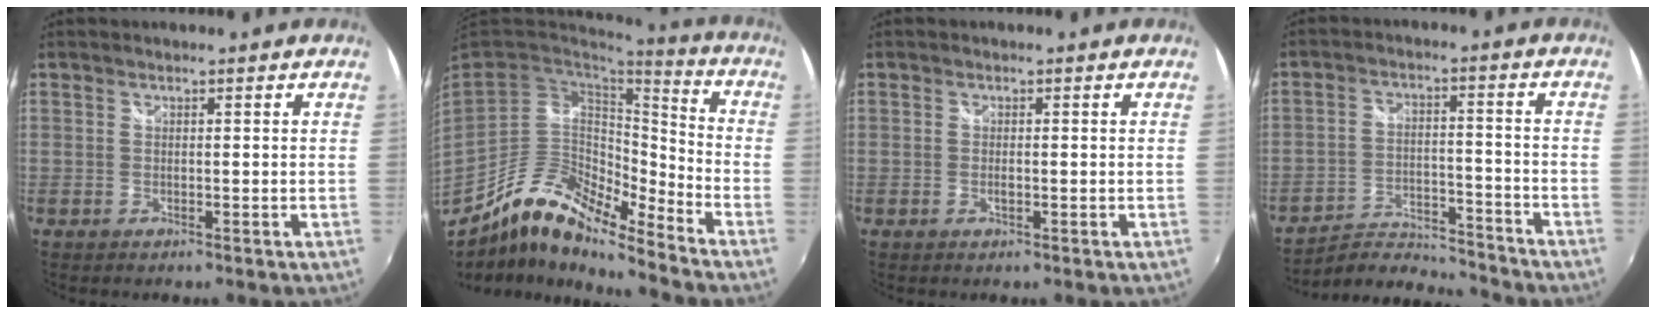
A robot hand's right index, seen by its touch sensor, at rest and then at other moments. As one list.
[{"total": 14.4, "force": [-11.3, 3.6, 8.0], "torque": [-0.148, -0.004, -0.221]}, {"total": 1.2, "force": [-0.5, 0.6, 1.0], "torque": [-0.020, -0.002, -0.008]}, {"total": 11.7, "force": [-11.3, 1.9, 2.6], "torque": [-0.067, 0.002, -0.183]}]